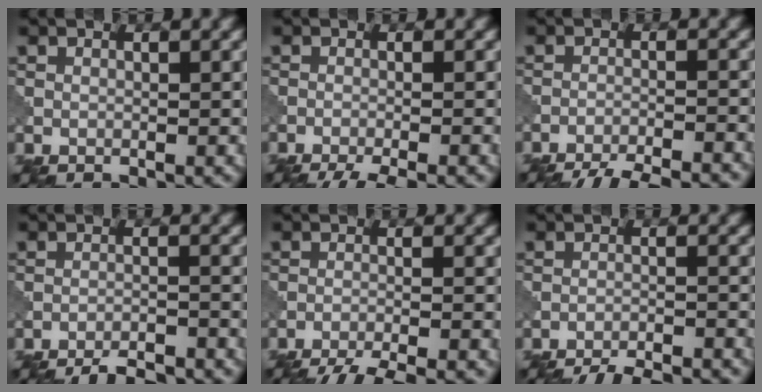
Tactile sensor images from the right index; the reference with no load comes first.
{"total": 4.7, "force": [-3.6, 0.7, 2.9], "torque": [-0.040, -0.009, -0.064]}
{"total": 9.7, "force": [-9.1, 1.7, 2.9], "torque": [-0.036, -0.006, -0.129]}
{"total": 7.8, "force": [-7.3, 1.4, 2.2], "torque": [-0.024, 0.007, -0.099]}
{"total": 8.0, "force": [-7.2, 1.3, 3.1], "torque": [-0.044, -0.010, -0.108]}
{"total": 9.6, "force": [-9.1, 1.8, 2.3], "torque": [-0.024, 0.003, -0.123]}